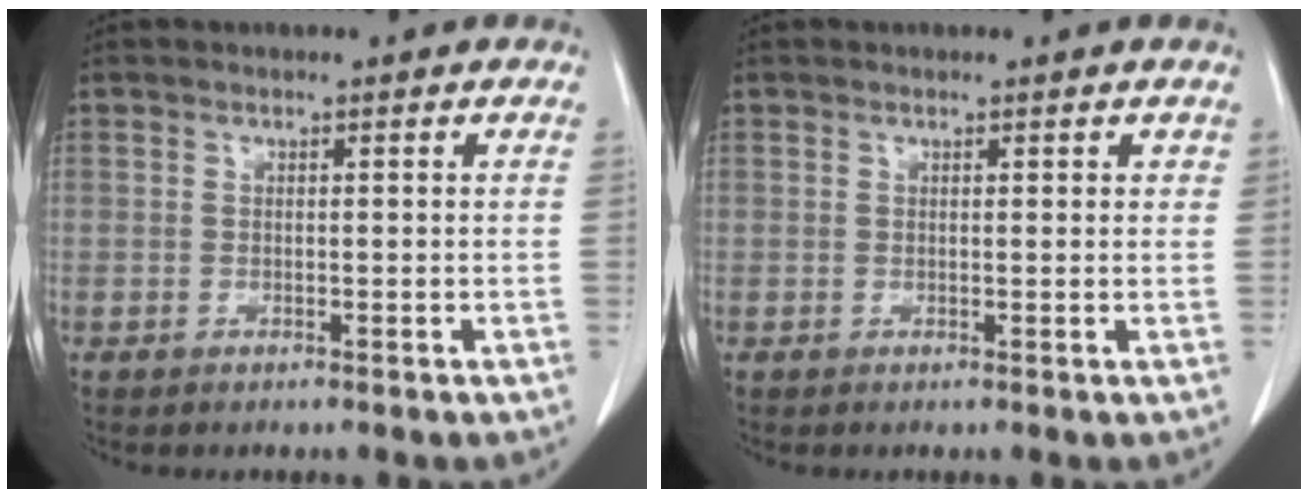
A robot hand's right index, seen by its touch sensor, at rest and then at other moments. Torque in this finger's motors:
{"motor_torque": [0.00, 0.01, -0.01, -0.01]}